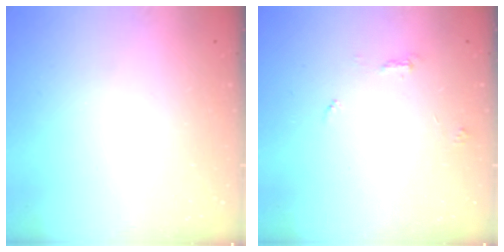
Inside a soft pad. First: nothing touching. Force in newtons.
{"total": 5.6, "press": 5.6, "slide": 0.4}